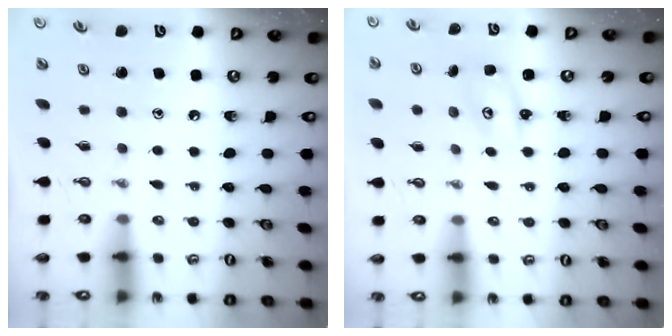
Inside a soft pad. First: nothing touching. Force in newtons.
{"total": 2.6, "press": 2.6, "slide": 0.2}